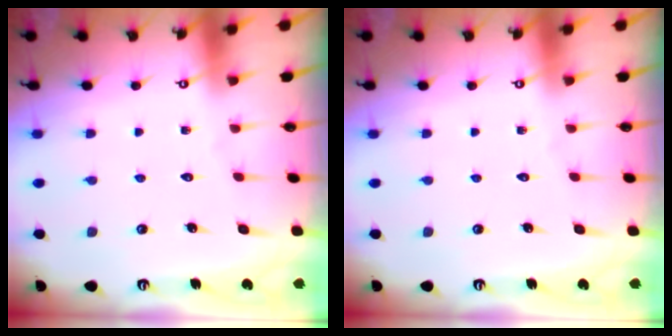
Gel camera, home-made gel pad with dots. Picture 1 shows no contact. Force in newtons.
{"total": 0.0}